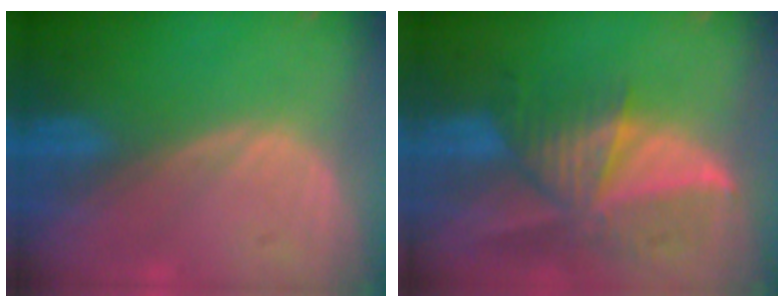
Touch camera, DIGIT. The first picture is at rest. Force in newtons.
{"total": 9.8, "press": 8.6, "slide": 4.7}